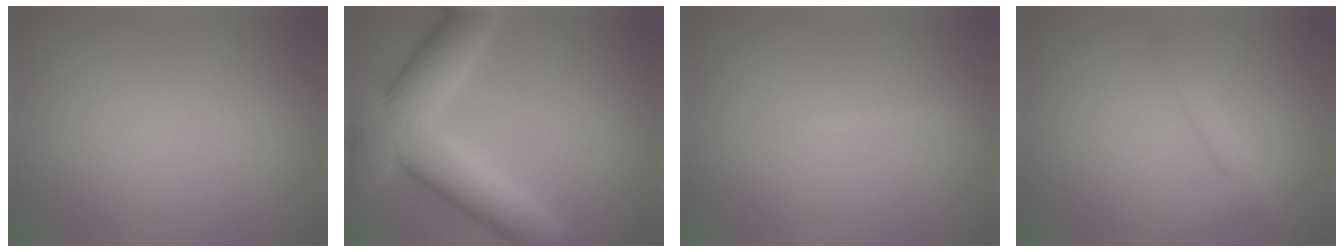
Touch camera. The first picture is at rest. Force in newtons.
{"total": 10.7, "press": 10.6, "slide": 0.6}
{"total": 0.7, "press": 0.7, "slide": 0.1}
{"total": 2.0, "press": 2.0, "slide": 0.1}